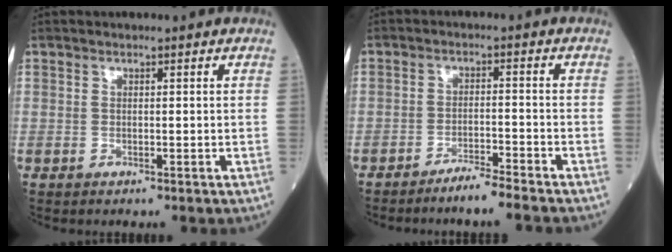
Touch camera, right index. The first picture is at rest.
{"total": 4.2, "force": [-3.7, -0.6, 1.9], "torque": [-0.033, -0.010, -0.071]}